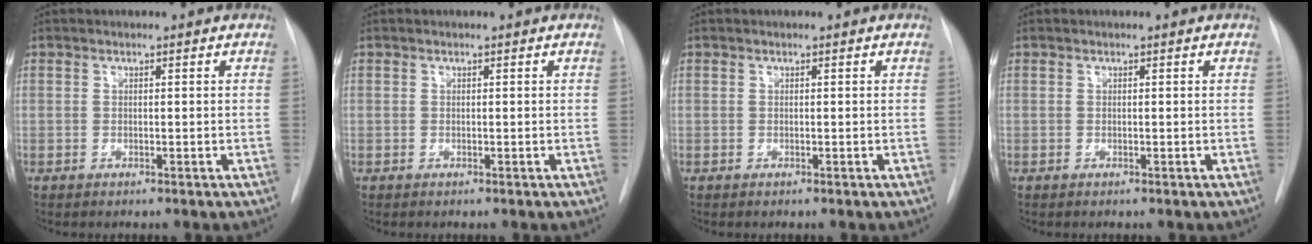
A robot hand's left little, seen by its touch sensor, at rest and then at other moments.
{"total": 0.0}
{"total": 0.0}
{"total": 0.0}